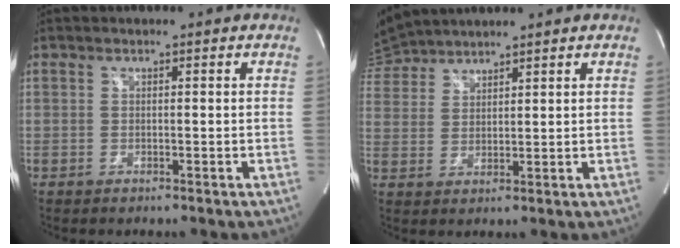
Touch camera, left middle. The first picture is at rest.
{"total": 6.8, "force": [6.7, 0.8, 1.1], "torque": [-0.039, 0.027, 0.140]}